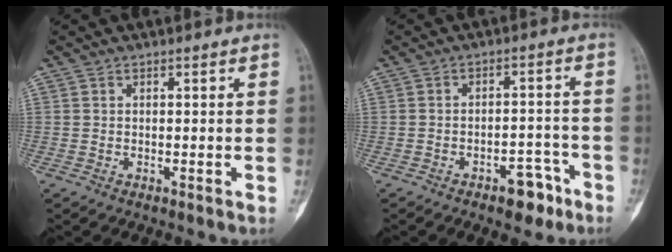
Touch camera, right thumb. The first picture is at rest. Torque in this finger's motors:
{"motor_torque": [1.13, 0.48, 0.29, -0.76, 0.21]}